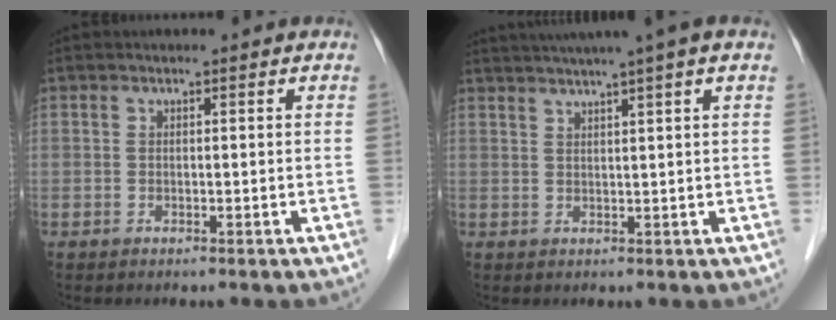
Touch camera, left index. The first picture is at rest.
{"total": 9.0, "force": [6.8, -1.3, 5.8], "torque": [-0.092, 0.033, 0.088]}